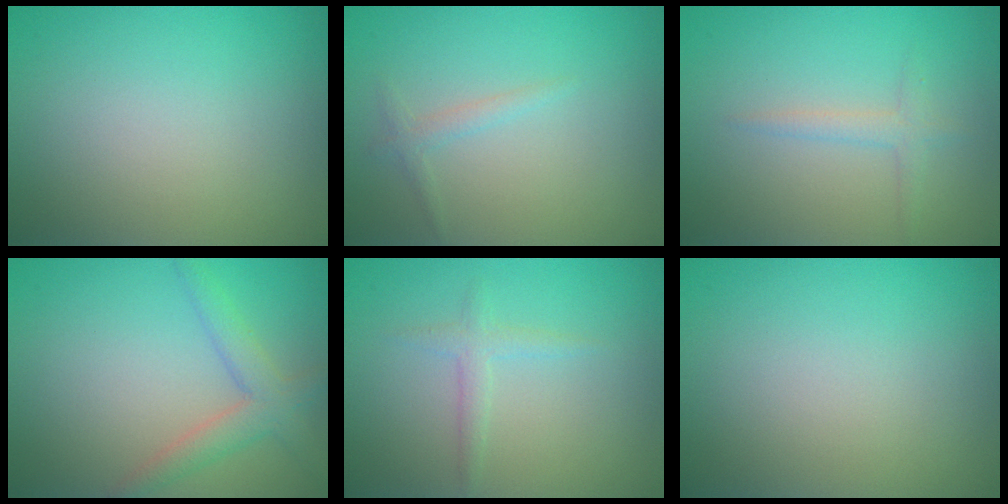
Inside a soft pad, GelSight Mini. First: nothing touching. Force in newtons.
{"total": 1.1, "press": 1.1, "slide": 0.1}
{"total": 1.4, "press": 1.4, "slide": 0.1}
{"total": 3.0, "press": 3.0, "slide": 0.1}
{"total": 1.4, "press": 1.4, "slide": 0.1}
{"total": 0.0}